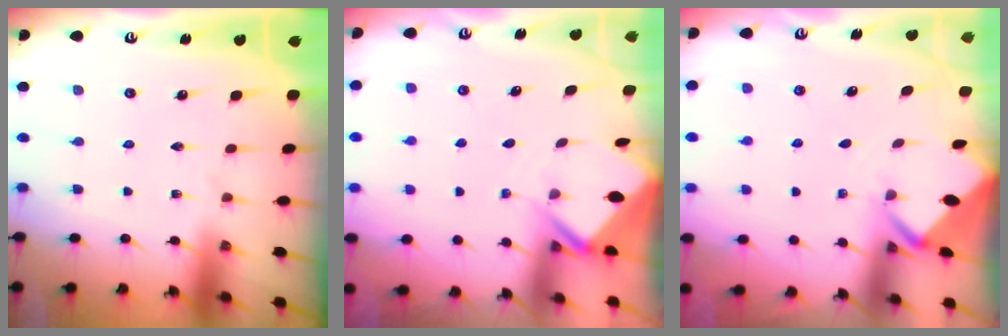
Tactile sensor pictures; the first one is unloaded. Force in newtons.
{"total": 2.4, "press": 2.4, "slide": 0.1}
{"total": 2.0, "press": 2.0, "slide": 0.0}